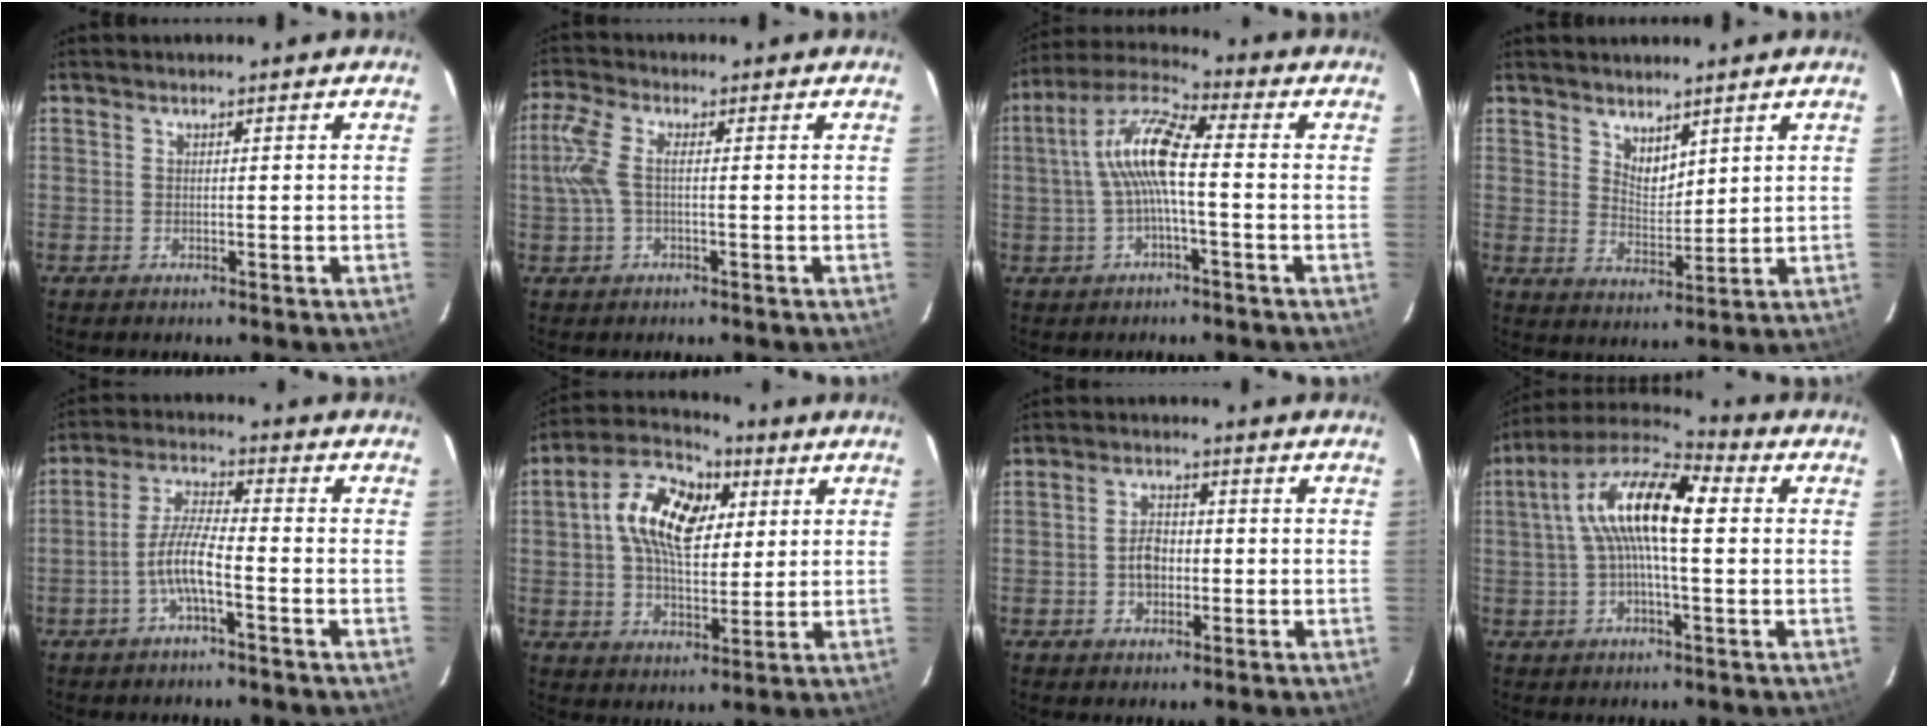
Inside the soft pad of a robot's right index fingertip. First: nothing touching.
{"total": 5.6, "force": [-0.1, 2.0, 5.3], "torque": [-0.122, 0.010, 0.000]}
{"total": 10.2, "force": [-0.4, 2.2, 10.0], "torque": [-0.206, 0.022, -0.011]}
{"total": 4.7, "force": [3.5, 2.4, 2.0], "torque": [-0.025, 0.000, 0.066]}
{"total": 6.3, "force": [-2.8, 0.9, 5.5], "torque": [-0.120, 0.010, -0.054]}
{"total": 14.6, "force": [3.9, 8.8, 11.1], "torque": [-0.209, 0.035, 0.060]}
{"total": 4.3, "force": [-0.8, 3.0, 2.9], "torque": [-0.053, 0.010, -0.010]}
{"total": 14.4, "force": [2.2, 4.5, 13.5], "torque": [-0.249, 0.028, 0.024]}